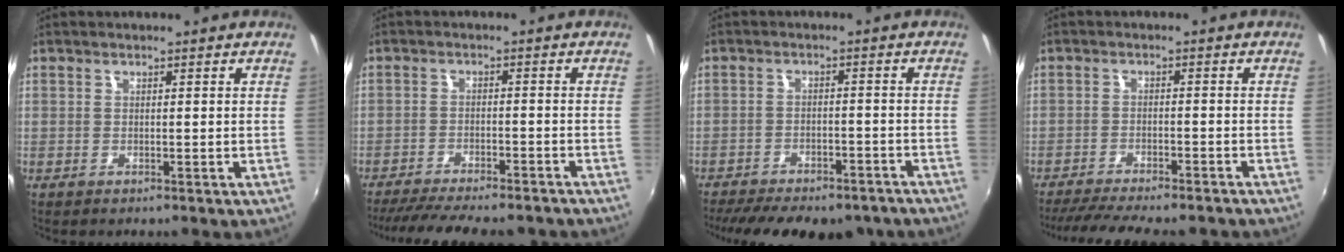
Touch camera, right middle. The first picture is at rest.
{"total": 17.0, "force": [-14.6, 3.5, 7.9], "torque": [-0.158, -0.027, -0.204]}
{"total": 19.8, "force": [-16.3, 6.8, 9.0], "torque": [-0.187, -0.020, -0.206]}
{"total": 14.3, "force": [-12.4, 2.4, 6.8], "torque": [-0.139, -0.028, -0.179]}